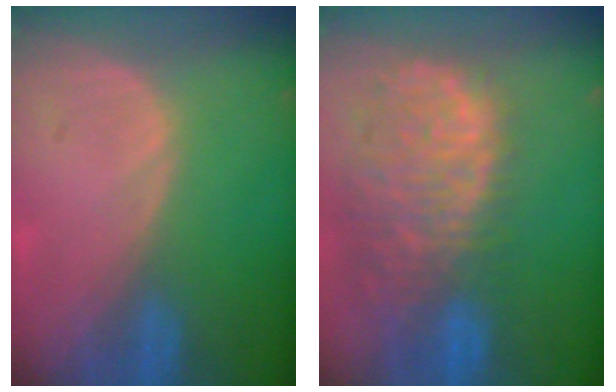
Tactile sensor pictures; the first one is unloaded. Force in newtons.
{"total": 13.5, "press": 11.1, "slide": 7.8}